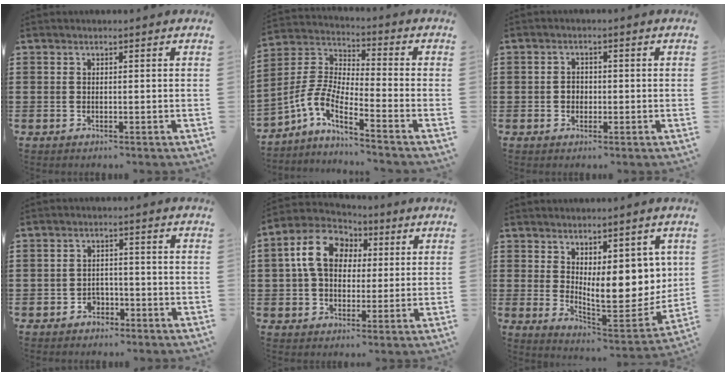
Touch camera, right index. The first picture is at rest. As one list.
[{"total": 5.5, "force": [-3.9, 0.8, 3.7], "torque": [-0.119, -0.035, -0.092]}, {"total": 1.7, "force": [-0.3, 1.5, 0.8], "torque": [-0.018, 0.004, -0.008]}, {"total": 2.4, "force": [-1.8, 1.5, 0.6], "torque": [-0.019, -0.001, -0.039]}, {"total": 9.9, "force": [2.3, 7.6, 5.9], "torque": [-0.145, 0.017, 0.038]}, {"total": 8.2, "force": [2.8, 4.7, 6.2], "torque": [-0.086, -0.036, 0.053]}]